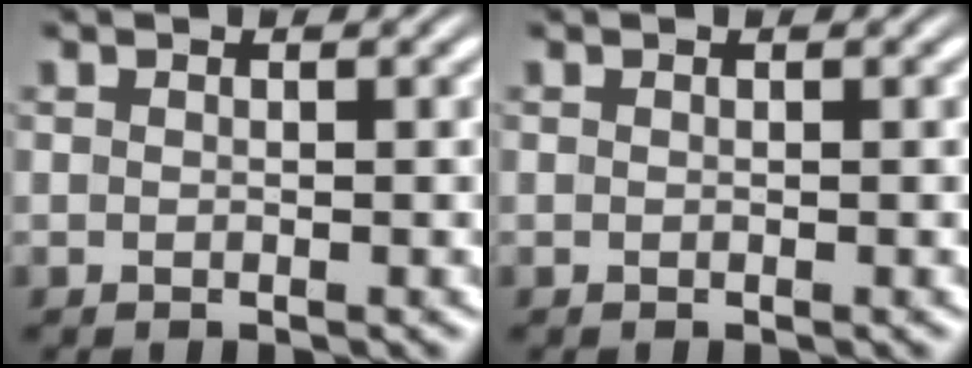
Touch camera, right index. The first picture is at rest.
{"total": 0.0}